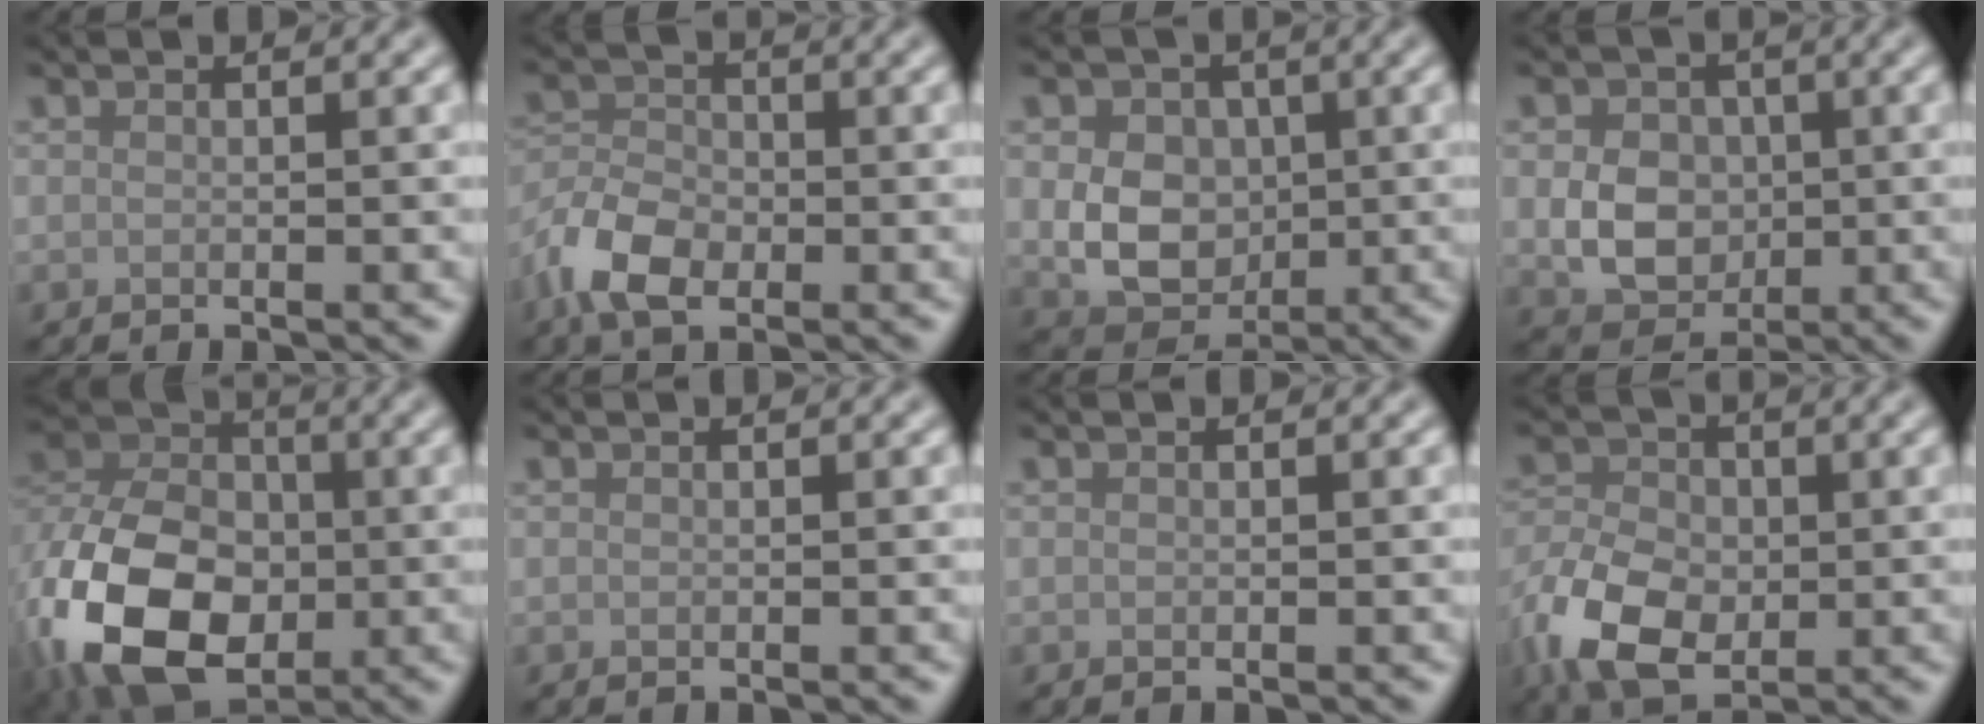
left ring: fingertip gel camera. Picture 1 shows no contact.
{"total": 5.7, "force": [-3.1, 3.3, 3.6], "torque": [-0.071, 0.004, -0.072]}
{"total": 6.0, "force": [-0.1, 4.6, 3.8], "torque": [-0.066, -0.005, -0.005]}
{"total": 5.1, "force": [-0.3, 4.1, 3.0], "torque": [-0.052, -0.003, -0.006]}
{"total": 14.1, "force": [-4.3, 9.4, 9.6], "torque": [-0.203, -0.024, -0.084]}
{"total": 0.0}
{"total": 0.0}
{"total": 8.1, "force": [-2.4, 5.7, 5.3], "torque": [-0.122, -0.008, -0.051]}